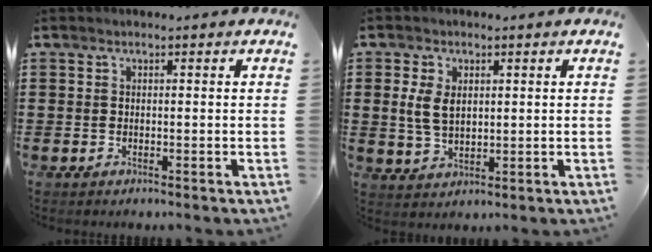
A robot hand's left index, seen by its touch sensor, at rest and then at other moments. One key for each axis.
{"total": 4.7, "fx": 1.0, "fy": 2.8, "fz": 3.6, "tx": -0.086, "ty": 0.006, "tz": 0.016}